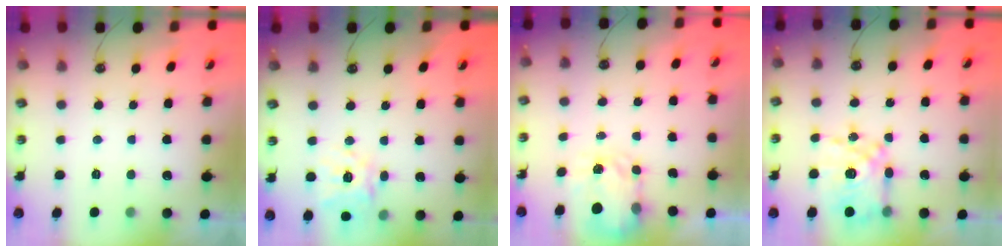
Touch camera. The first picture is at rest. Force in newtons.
{"total": 15.2, "press": 15.0, "slide": 1.9}
{"total": 3.7, "press": 3.7, "slide": 0.5}
{"total": 13.1, "press": 13.1, "slide": 1.1}